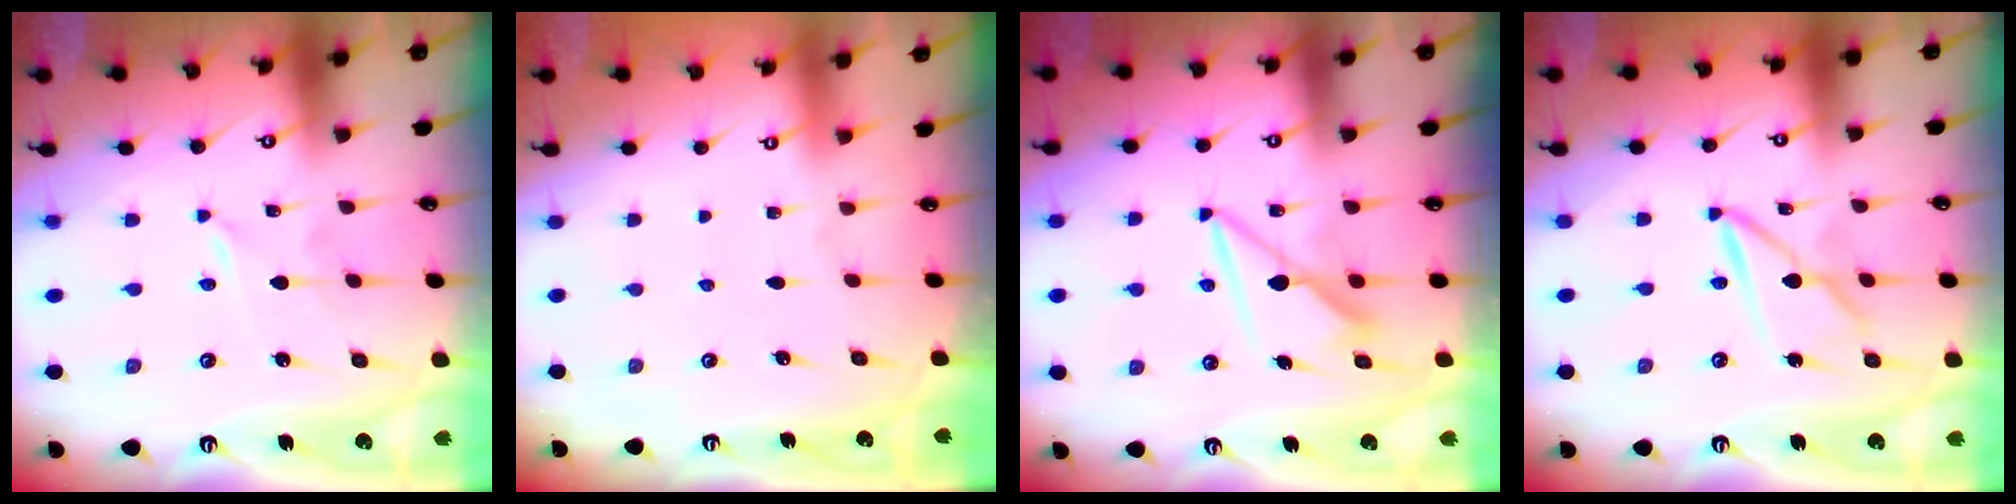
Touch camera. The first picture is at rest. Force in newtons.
{"total": 0.0}
{"total": 8.2, "press": 8.2, "slide": 0.0}
{"total": 6.9, "press": 6.9, "slide": 0.5}